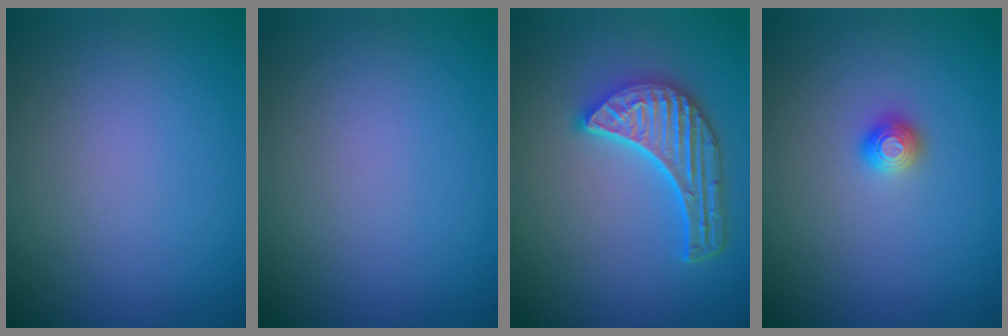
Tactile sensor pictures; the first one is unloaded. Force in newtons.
{"total": 0.0}
{"total": 5.7, "press": 4.3, "slide": 3.6}
{"total": 1.1, "press": 1.1, "slide": 0.1}